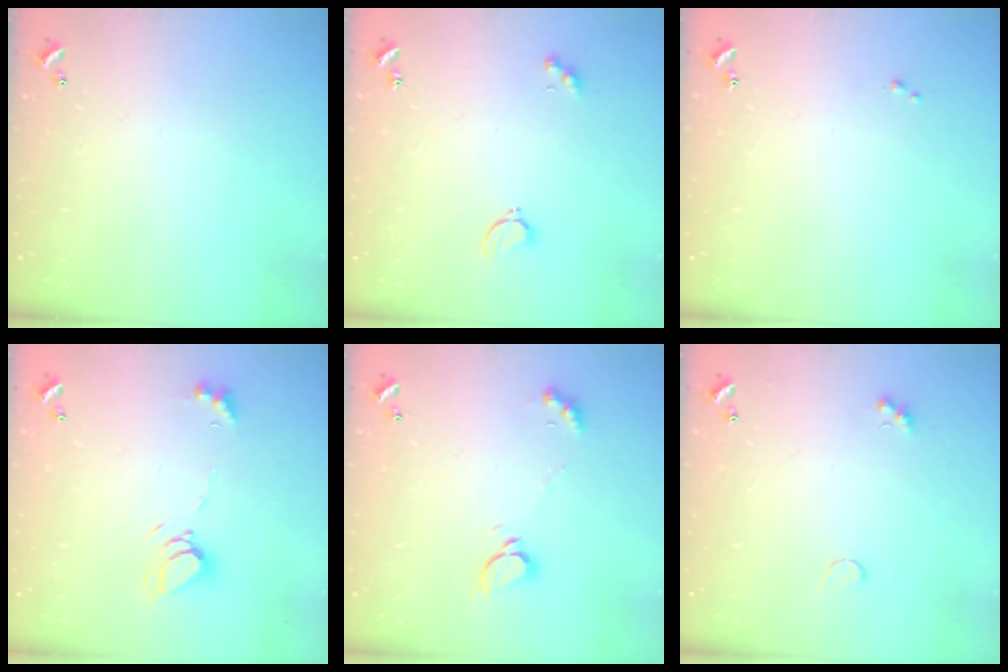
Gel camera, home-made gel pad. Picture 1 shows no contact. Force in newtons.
{"total": 1.8, "press": 1.7, "slide": 0.5}
{"total": 0.0}
{"total": 7.6, "press": 7.5, "slide": 0.9}
{"total": 2.9, "press": 2.9, "slide": 0.3}
{"total": 1.4, "press": 1.3, "slide": 0.5}